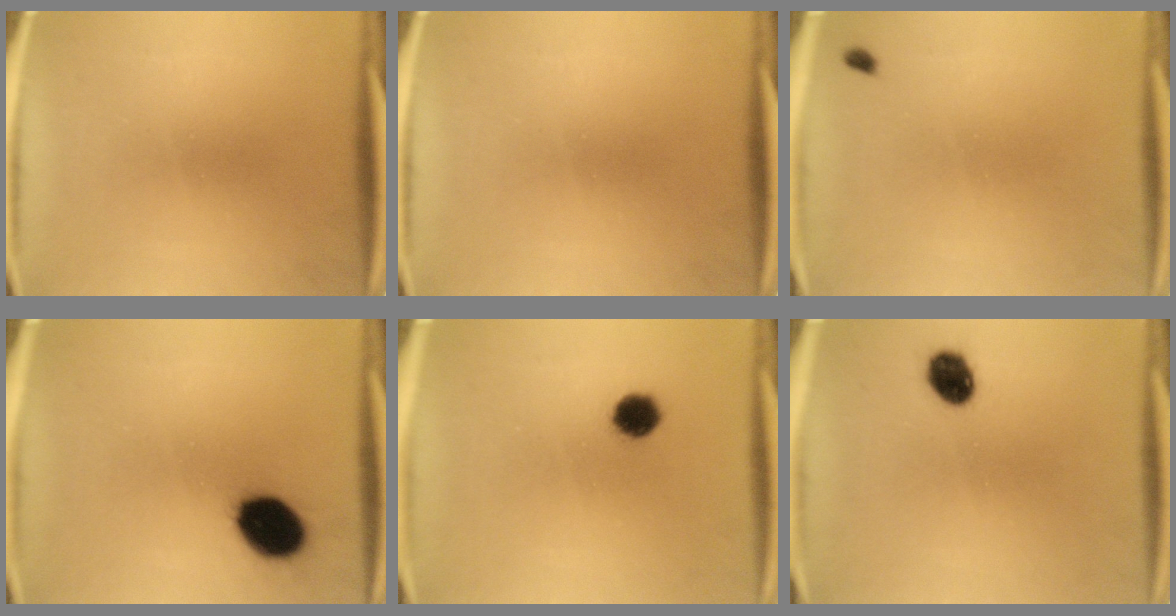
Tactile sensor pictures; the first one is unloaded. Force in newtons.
{"total": 0.0}
{"total": 0.8}
{"total": 12.1}
{"total": 5.1}
{"total": 6.3}